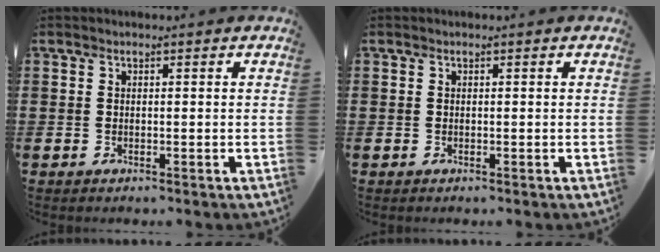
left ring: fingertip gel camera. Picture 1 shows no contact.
{"total": 0.0}